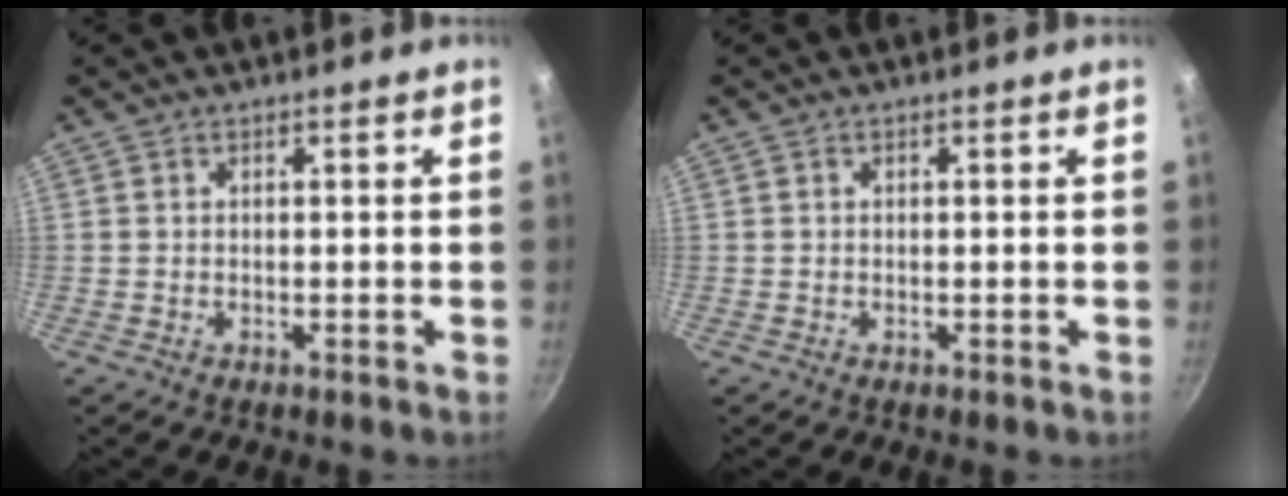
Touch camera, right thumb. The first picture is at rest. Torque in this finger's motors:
{"motor_torque": [-0.16, 0.32, -0.04, 0.54, 0.03]}